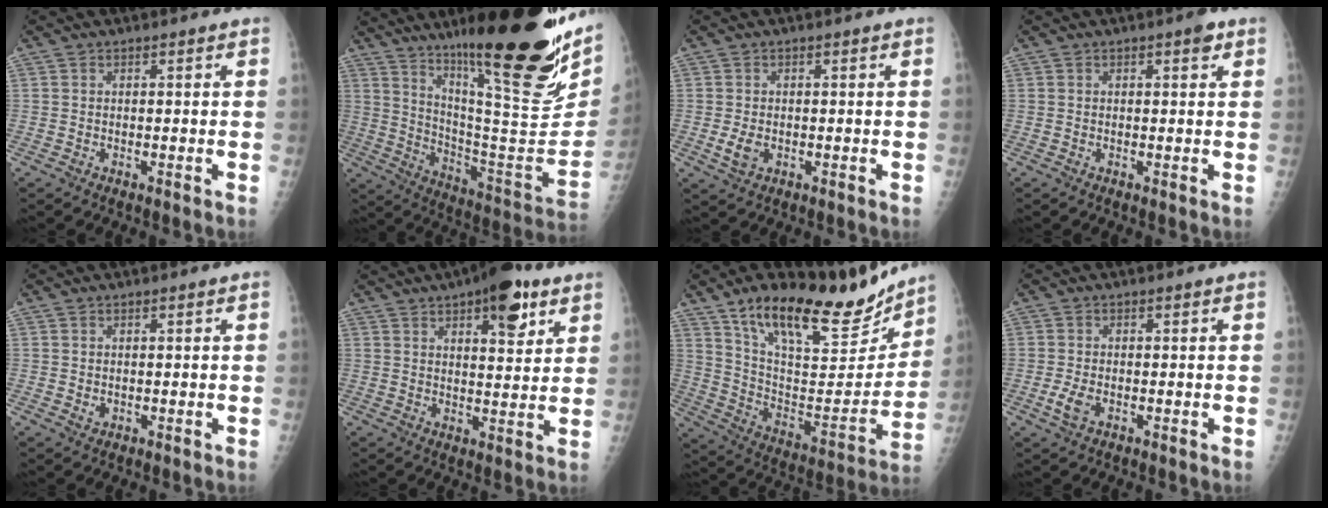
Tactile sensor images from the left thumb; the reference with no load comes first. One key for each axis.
{"total": 31.5, "fx": 19.3, "fy": 6.1, "fz": 24.1, "tx": -0.323, "ty": -0.083, "tz": 0.311}
{"total": 2.9, "fx": -0.4, "fy": 2.0, "fz": 2.1, "tx": -0.041, "ty": -0.005, "tz": -0.003}
{"total": 1.9, "fx": 1.0, "fy": 0.6, "fz": 1.4, "tx": -0.017, "ty": -0.002, "tz": 0.012}
{"total": 1.2, "fx": 0.4, "fy": 0.9, "fz": 0.7, "tx": -0.007, "ty": -0.004, "tz": 0.010}
{"total": 12.0, "fx": 6.7, "fy": 4.6, "fz": 8.8, "tx": -0.094, "ty": -0.026, "tz": 0.091}
{"total": 25.5, "fx": 18.8, "fy": 9.0, "fz": 14.6, "tx": -0.184, "ty": -0.075, "tz": 0.313}
{"total": 2.8, "fx": -0.7, "fy": 1.6, "fz": 2.2, "tx": -0.051, "ty": -0.004, "tz": -0.015}